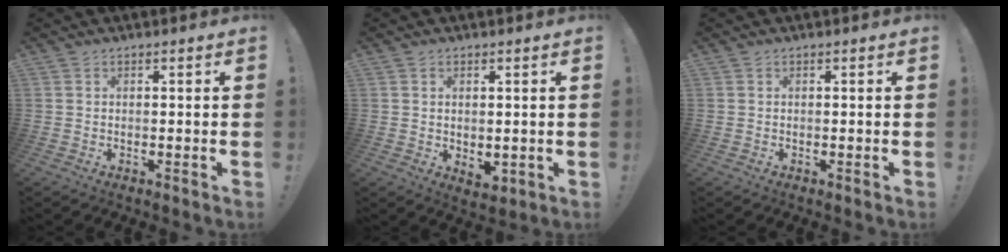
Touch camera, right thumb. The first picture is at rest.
{"total": 3.1, "force": [0.2, 2.1, 2.3], "torque": [-0.022, -0.002, 0.006]}
{"total": 0.0}